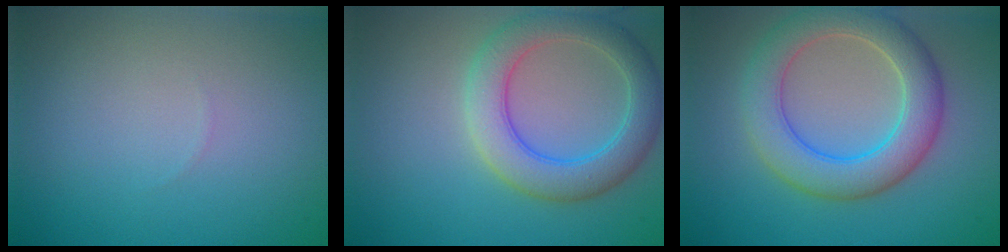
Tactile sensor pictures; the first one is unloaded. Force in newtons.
{"total": 5.3, "press": 5.3, "slide": 0.3}
{"total": 6.4, "press": 6.4, "slide": 0.3}